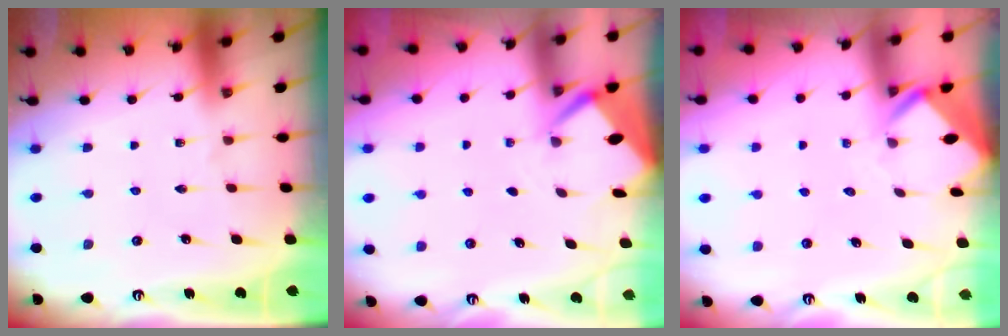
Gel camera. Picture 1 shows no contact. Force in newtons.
{"total": 2.7, "press": 2.7, "slide": 0.3}
{"total": 2.5, "press": 2.5, "slide": 0.1}